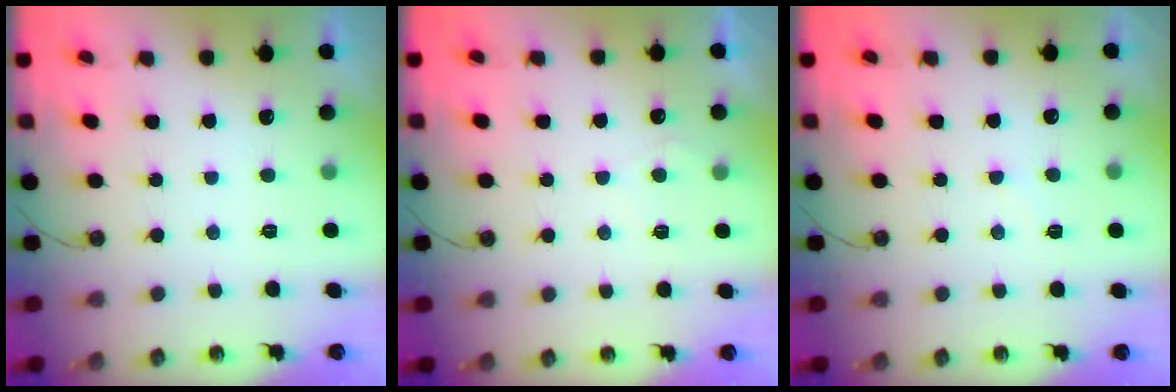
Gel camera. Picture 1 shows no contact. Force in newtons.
{"total": 4.2, "press": 4.1, "slide": 0.5}
{"total": 5.1, "press": 5.0, "slide": 0.7}